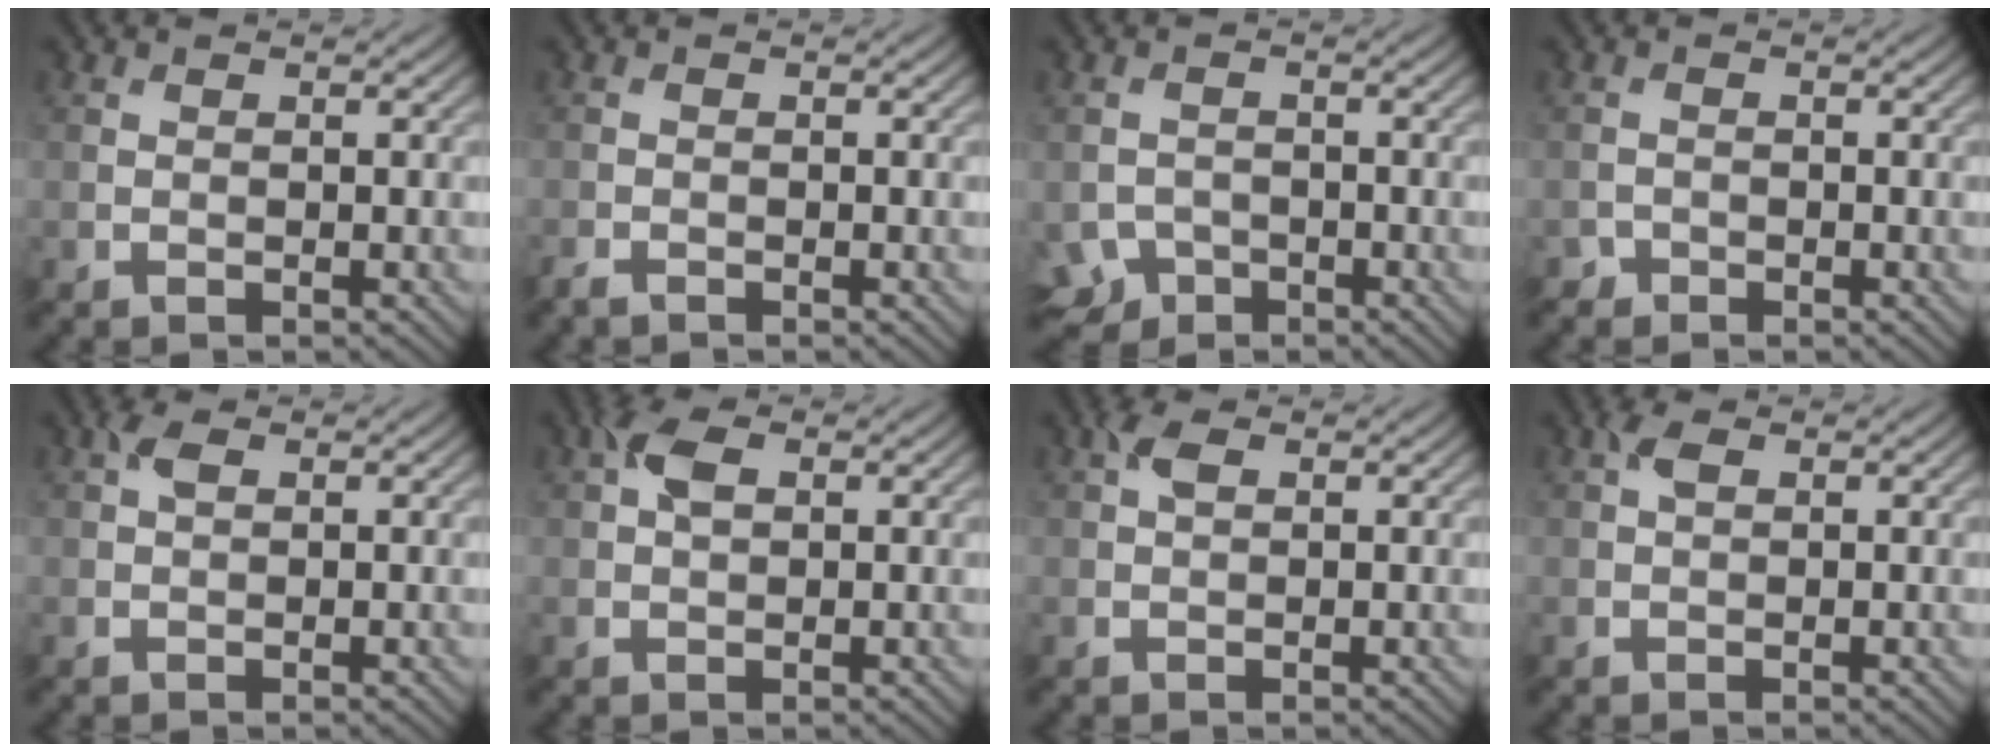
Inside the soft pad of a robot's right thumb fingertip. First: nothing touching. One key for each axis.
{"total": 1.2, "fx": -1.1, "fy": 0.2, "fz": 0.4, "tx": -0.011, "ty": -0.006, "tz": -0.026}
{"total": 3.4, "fx": -2.4, "fy": 2.2, "fz": 0.9, "tx": -0.020, "ty": -0.010, "tz": -0.049}
{"total": 1.0, "fx": -0.9, "fy": 0.5, "fz": -0.1, "tx": 0.003, "ty": 0.000, "tz": -0.018}
{"total": 1.8, "fx": 0.7, "fy": 1.0, "fz": 1.3, "tx": -0.029, "ty": 0.006, "tz": 0.010}
{"total": 3.4, "fx": 1.1, "fy": 1.9, "fz": 2.6, "tx": -0.055, "ty": 0.009, "tz": 0.016}
{"total": 2.1, "fx": 0.8, "fy": 1.1, "fz": 1.6, "tx": -0.035, "ty": 0.006, "tz": 0.012}
{"total": 1.7, "fx": 0.7, "fy": 0.9, "fz": 1.3, "tx": -0.029, "ty": 0.005, "tz": 0.010}